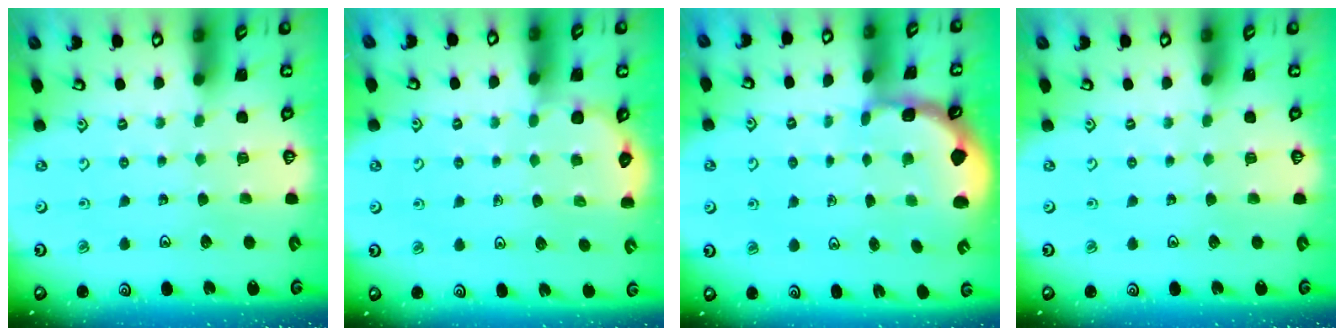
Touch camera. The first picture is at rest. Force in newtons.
{"total": 2.7, "press": 2.7, "slide": 0.5}
{"total": 1.7, "press": 1.6, "slide": 0.5}
{"total": 0.0}